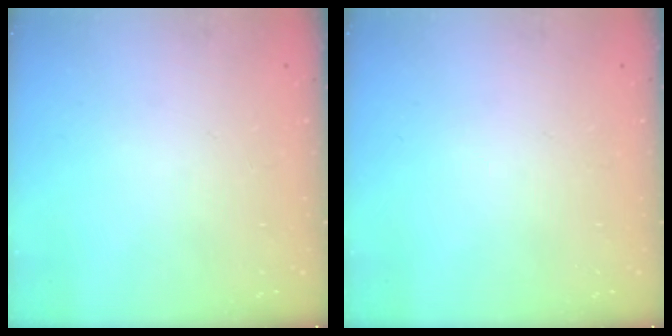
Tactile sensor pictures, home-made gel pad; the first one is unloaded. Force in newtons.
{"total": 0.0}